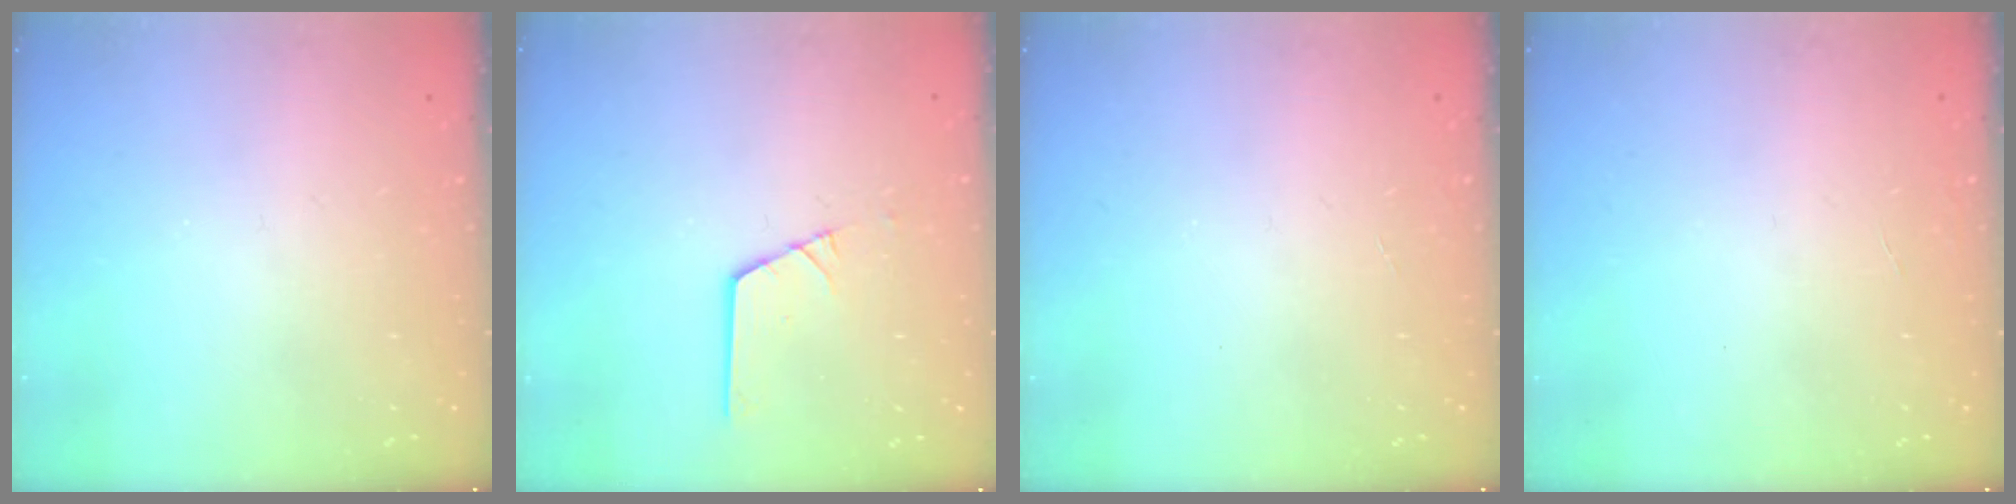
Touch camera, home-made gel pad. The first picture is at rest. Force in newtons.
{"total": 5.4, "press": 5.4, "slide": 0.1}
{"total": 0.0}
{"total": 0.0}